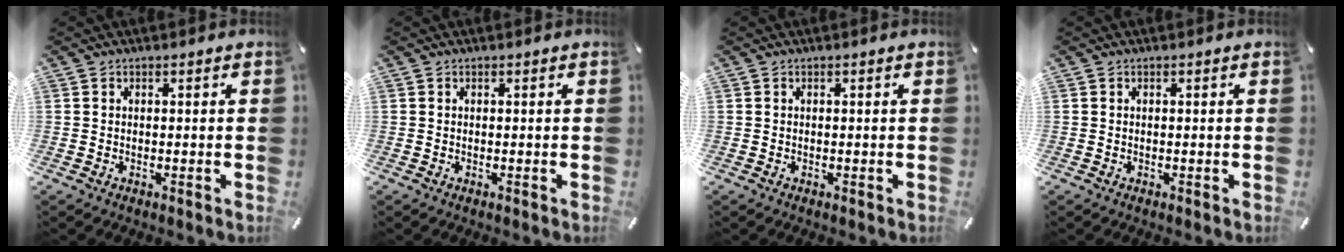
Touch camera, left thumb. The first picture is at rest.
{"total": 0.0}
{"total": 0.0}
{"total": 0.0}